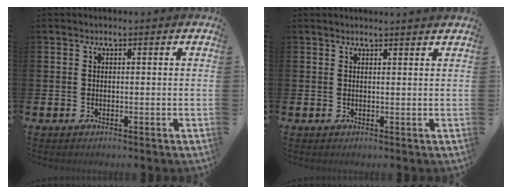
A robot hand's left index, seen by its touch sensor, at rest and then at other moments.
{"total": 1.1, "force": [1.1, -0.1, 0.1], "torque": [0.010, -0.008, 0.018]}